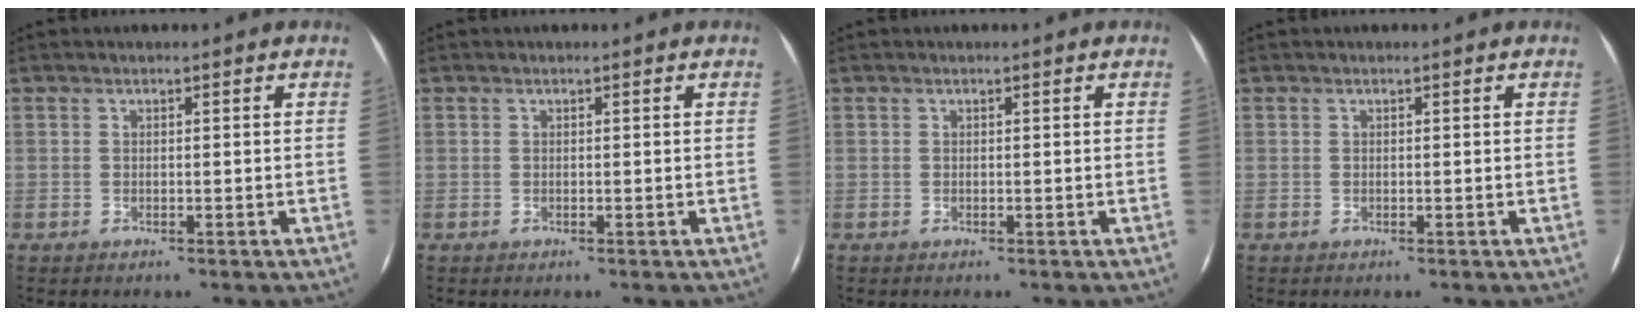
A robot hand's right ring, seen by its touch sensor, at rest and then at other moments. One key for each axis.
{"total": 0.0}
{"total": 0.0}
{"total": 0.0}